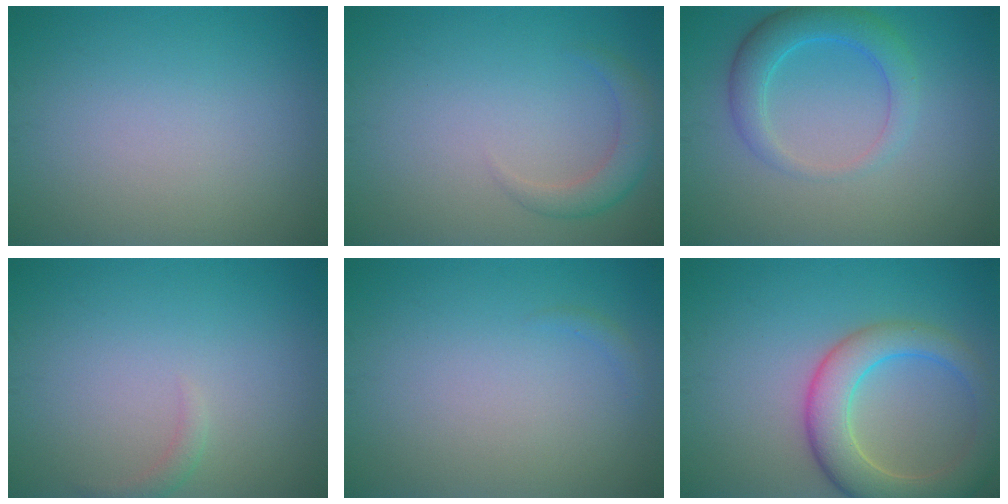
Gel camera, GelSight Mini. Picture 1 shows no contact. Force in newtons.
{"total": 2.4, "press": 2.4, "slide": 0.4}
{"total": 3.8, "press": 3.7, "slide": 0.2}
{"total": 1.0, "press": 1.0, "slide": 0.1}
{"total": 0.5, "press": 0.5, "slide": 0.1}
{"total": 6.5, "press": 6.4, "slide": 0.4}